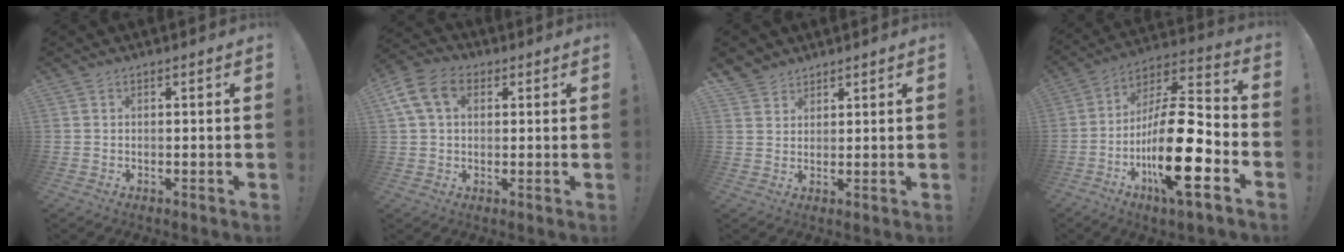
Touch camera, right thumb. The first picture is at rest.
{"total": 11.2, "force": [3.4, 7.7, 7.4], "torque": [-0.147, 0.007, 0.069]}
{"total": 4.0, "force": [3.3, 2.2, 0.2], "torque": [-0.003, -0.023, 0.063]}
{"total": 22.8, "force": [-7.1, 7.4, 20.3], "torque": [-0.373, 0.037, -0.114]}